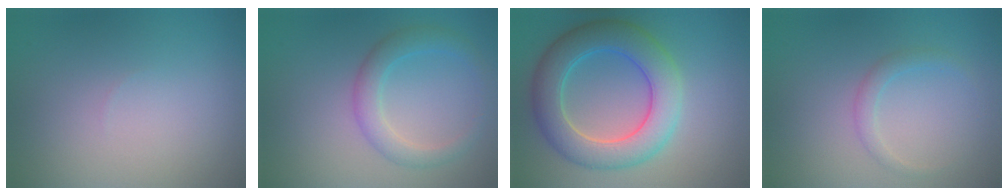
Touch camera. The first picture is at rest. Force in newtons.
{"total": 2.8, "press": 2.8, "slide": 0.0}
{"total": 7.1, "press": 7.1, "slide": 0.6}
{"total": 1.4, "press": 1.4, "slide": 0.0}